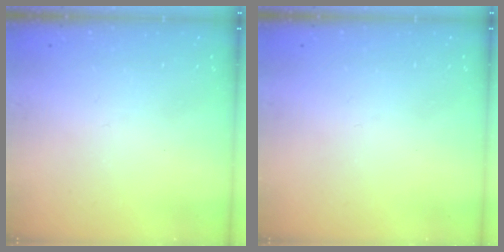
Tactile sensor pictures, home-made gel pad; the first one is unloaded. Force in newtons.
{"total": 0.0}